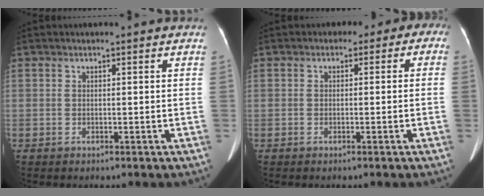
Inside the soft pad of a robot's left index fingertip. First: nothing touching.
{"total": 3.4, "force": [-0.6, 2.6, 2.1], "torque": [-0.004, 0.031, -0.018]}